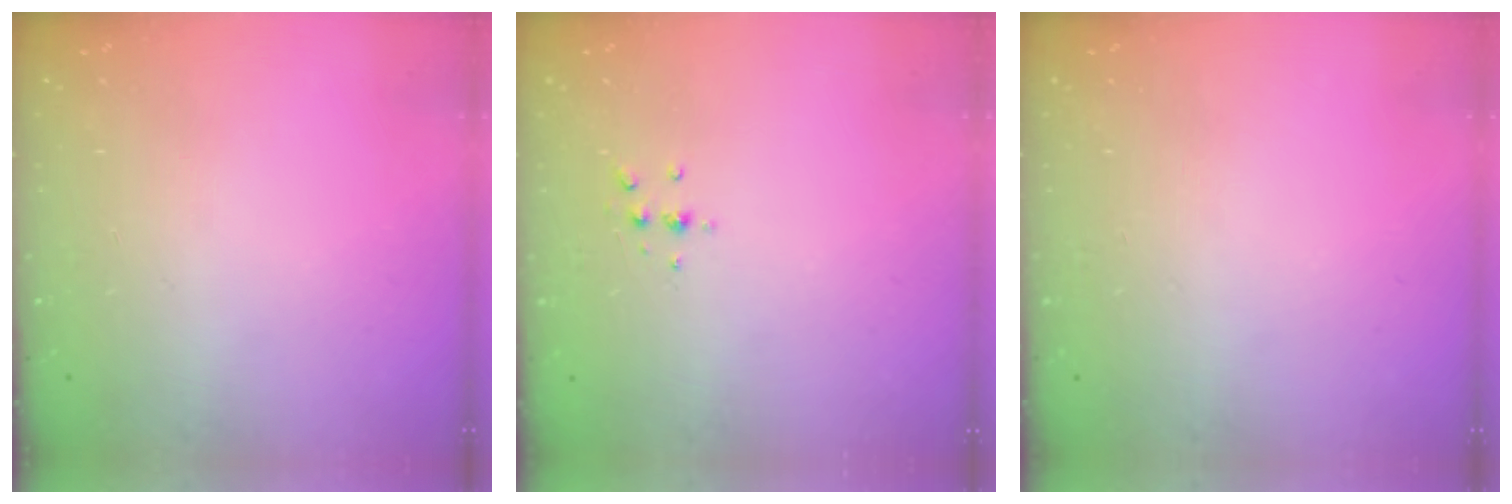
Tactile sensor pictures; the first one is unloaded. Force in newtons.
{"total": 6.1, "press": 6.1, "slide": 0.7}
{"total": 0.0}